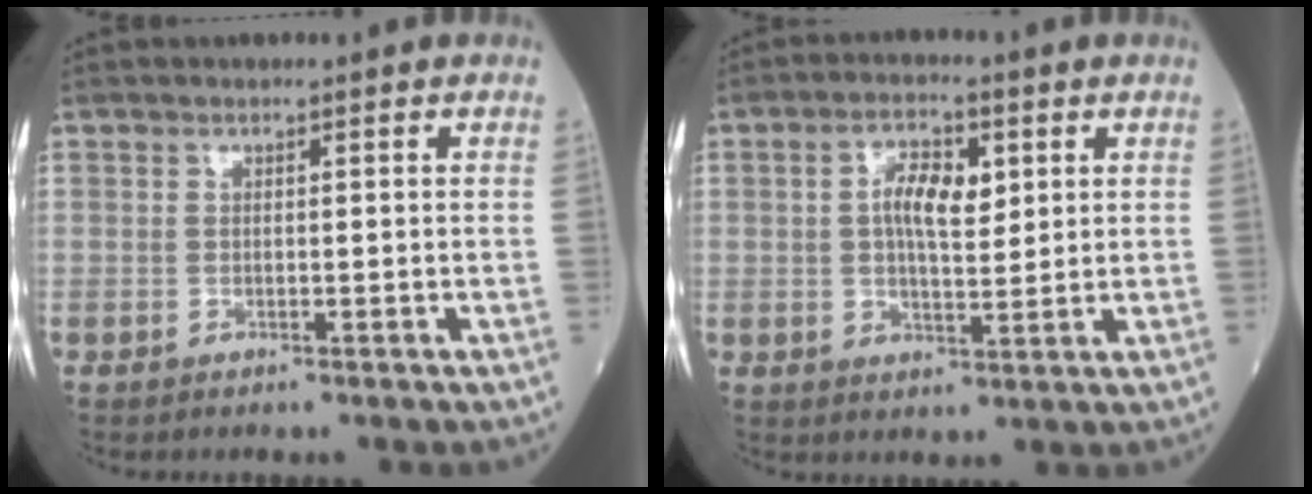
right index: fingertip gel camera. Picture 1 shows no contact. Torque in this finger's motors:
{"motor_torque": [0.23, 0.08, 0.13, 0.03]}